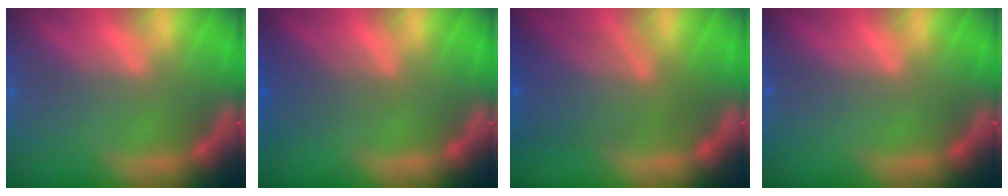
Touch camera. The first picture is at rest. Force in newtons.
{"total": 2.4}
{"total": 7.0}
{"total": 0.0}